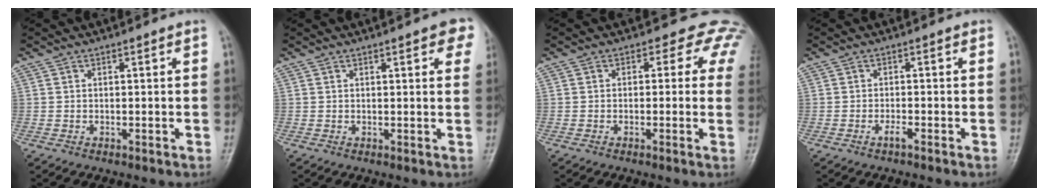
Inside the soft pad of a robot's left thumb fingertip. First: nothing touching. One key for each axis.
{"total": 5.6, "fx": 2.9, "fy": 1.6, "fz": 4.5, "tx": -0.033, "ty": -0.001, "tz": 0.028}
{"total": 5.3, "fx": 2.6, "fy": 3.9, "fz": 2.4, "tx": 0.006, "ty": -0.003, "tz": 0.001}
{"total": 1.4, "fx": -1.1, "fy": 0.1, "fz": 0.8, "tx": -0.016, "ty": 0.001, "tz": -0.021}